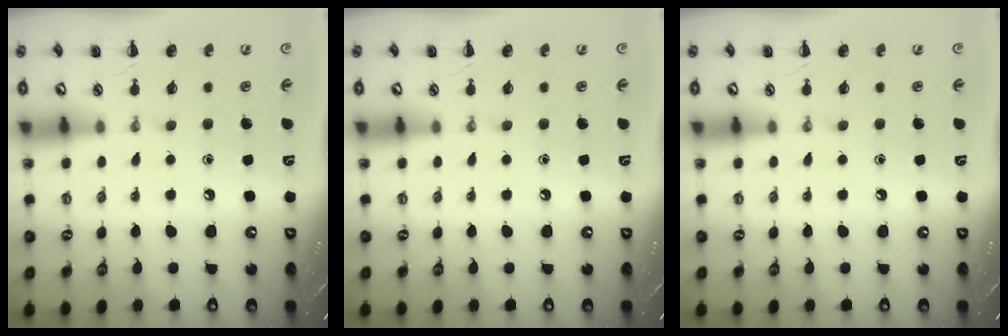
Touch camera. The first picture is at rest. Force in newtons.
{"total": 0.0}
{"total": 0.0}